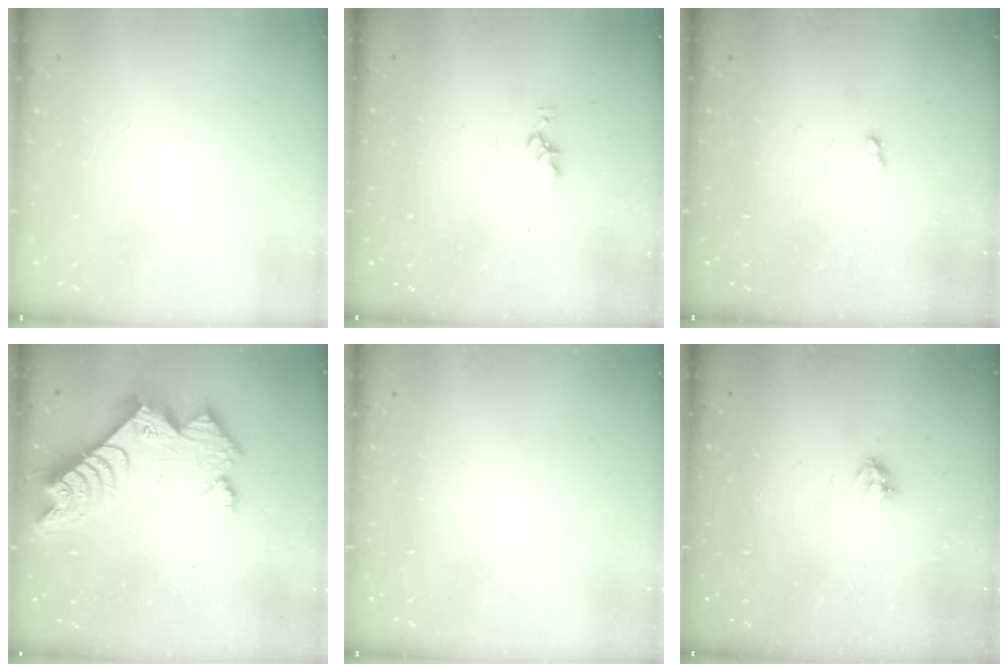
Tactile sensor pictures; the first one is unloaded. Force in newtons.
{"total": 2.4, "press": 2.4, "slide": 0.4}
{"total": 1.2, "press": 1.2, "slide": 0.2}
{"total": 11.6, "press": 11.5, "slide": 1.1}
{"total": 0.0}
{"total": 3.4, "press": 3.4, "slide": 0.4}